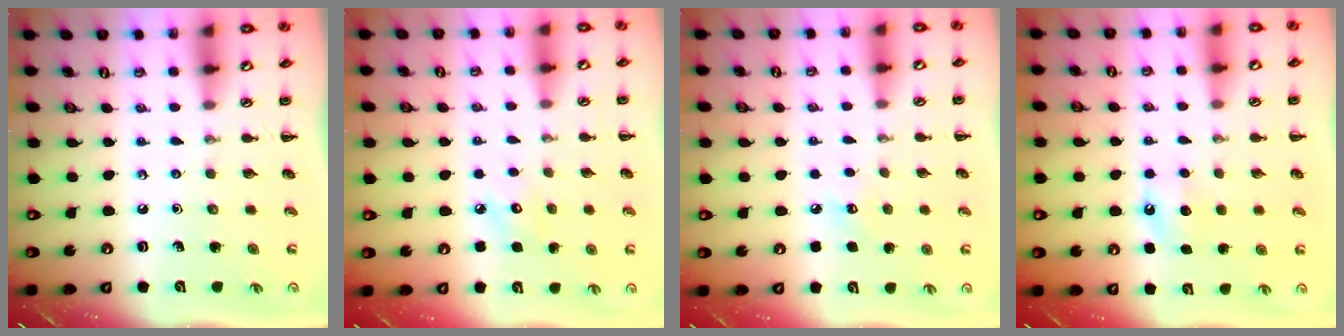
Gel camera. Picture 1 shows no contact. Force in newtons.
{"total": 4.0, "press": 3.9, "slide": 0.8}
{"total": 5.2, "press": 5.1, "slide": 1.3}
{"total": 6.8, "press": 6.6, "slide": 1.8}